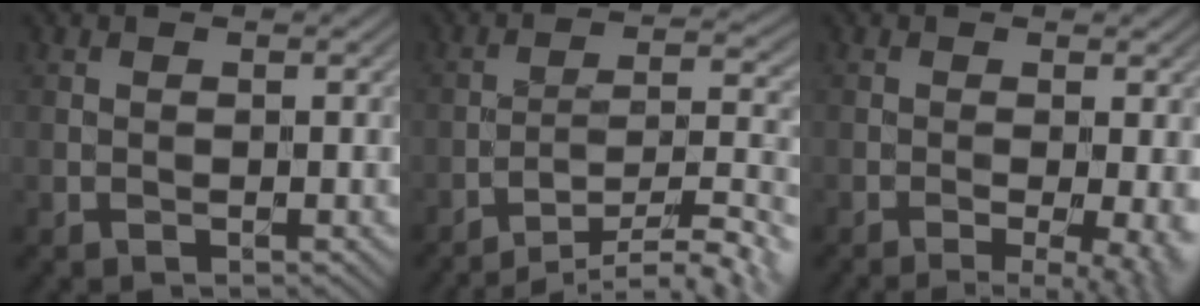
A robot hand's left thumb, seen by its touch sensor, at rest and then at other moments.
{"total": 13.9, "force": [-11.7, 2.4, 7.2], "torque": [-0.106, 0.012, -0.160]}
{"total": 5.8, "force": [-1.5, 1.4, 5.5], "torque": [-0.077, -0.011, -0.016]}